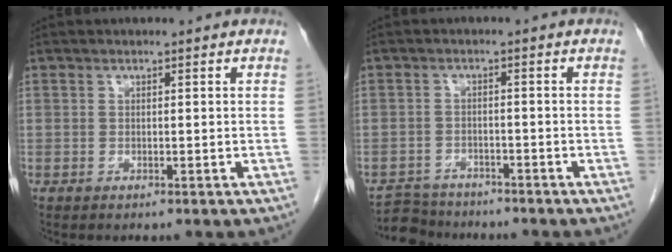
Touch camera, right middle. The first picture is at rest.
{"total": 4.8, "force": [-4.6, 1.4, -0.5], "torque": [0.013, -0.006, -0.080]}